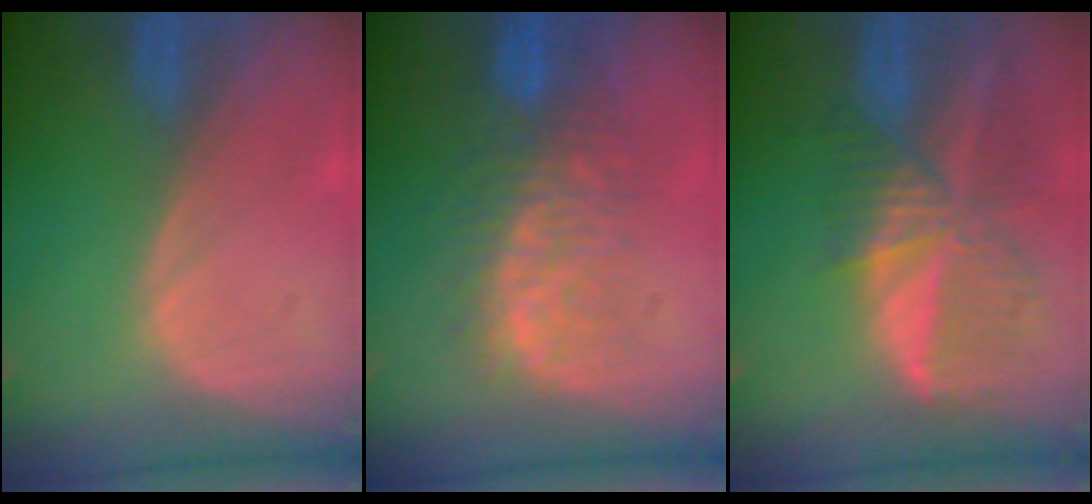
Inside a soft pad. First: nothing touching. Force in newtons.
{"total": 9.1, "press": 8.3, "slide": 3.8}
{"total": 9.3, "press": 8.0, "slide": 4.7}